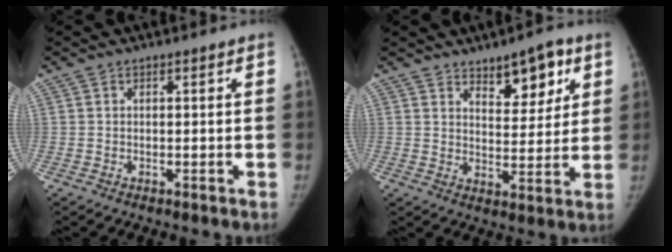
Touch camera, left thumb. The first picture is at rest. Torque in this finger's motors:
{"motor_torque": [0.56, 0.35, -0.01, -0.08, 0.03]}